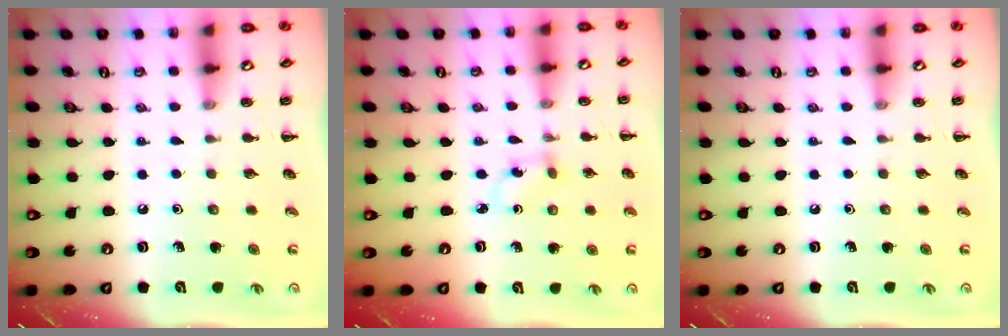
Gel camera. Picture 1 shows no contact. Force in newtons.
{"total": 1.8, "press": 1.7, "slide": 0.8}
{"total": 0.0}